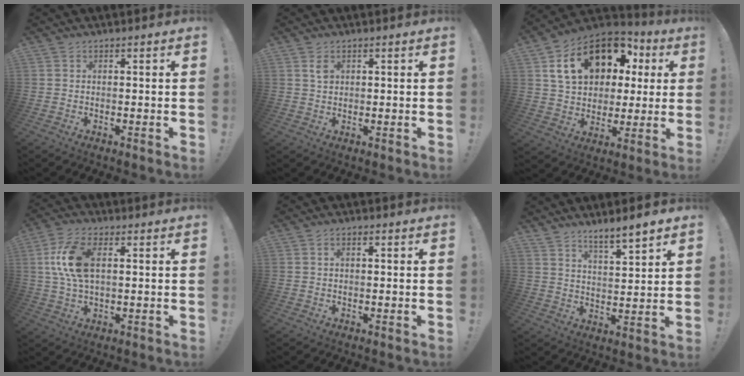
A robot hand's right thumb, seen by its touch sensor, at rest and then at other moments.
{"total": 2.4, "force": [1.2, 1.5, 1.5], "torque": [-0.008, -0.006, 0.017]}
{"total": 19.7, "force": [8.0, 13.6, 11.9], "torque": [-0.181, -0.023, 0.157]}
{"total": 12.5, "force": [2.6, 6.6, 10.3], "torque": [-0.197, -0.003, 0.046]}
{"total": 1.2, "force": [0.2, 0.6, 1.0], "torque": [-0.012, 0.000, 0.002]}
{"total": 7.0, "force": [6.1, 0.7, 3.4], "torque": [-0.048, -0.045, 0.106]}